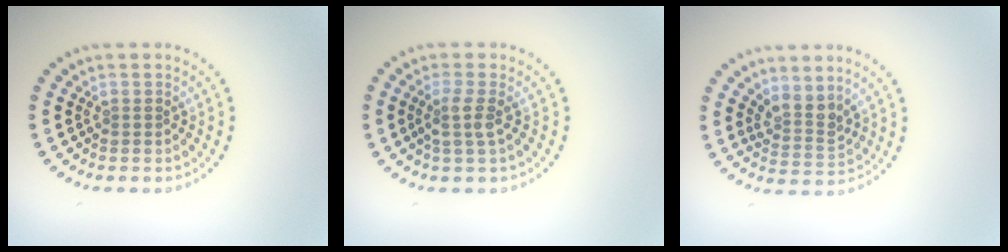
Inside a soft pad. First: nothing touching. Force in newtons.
{"total": 1.9, "press": 1.5, "slide": 1.1}
{"total": 2.6, "press": 2.0, "slide": 1.7}